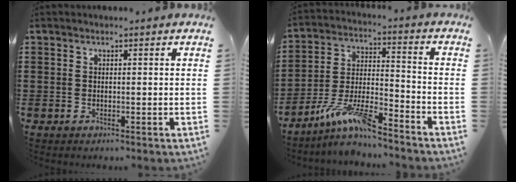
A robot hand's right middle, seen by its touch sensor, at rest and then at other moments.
{"total": 9.4, "force": [-7.8, 1.2, 5.1], "torque": [-0.104, 0.004, -0.153]}